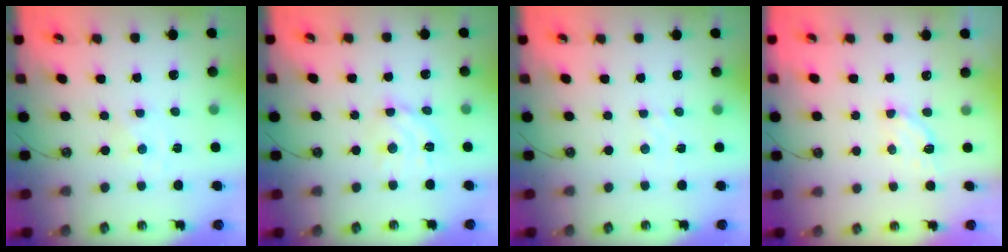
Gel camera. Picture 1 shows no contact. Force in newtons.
{"total": 9.3, "press": 9.3, "slide": 0.7}
{"total": 1.5, "press": 1.4, "slide": 0.3}
{"total": 5.3, "press": 5.2, "slide": 0.4}